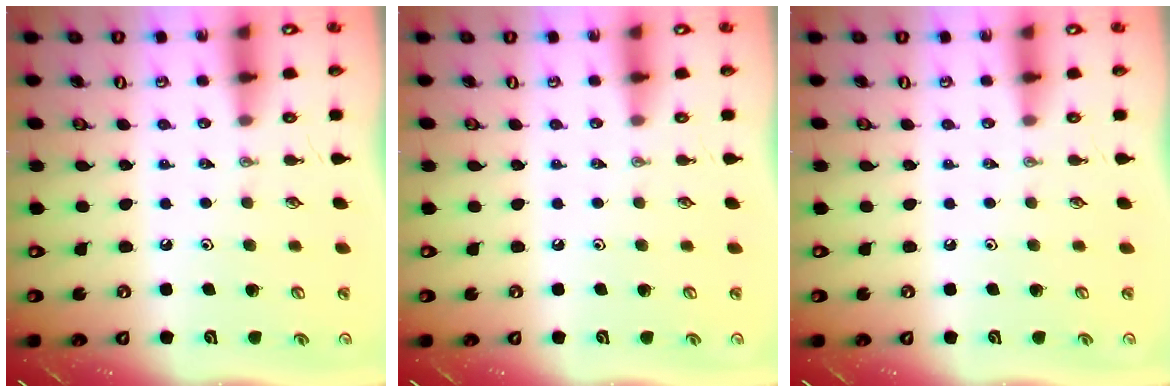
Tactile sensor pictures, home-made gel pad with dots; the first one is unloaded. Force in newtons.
{"total": 0.0}
{"total": 0.0}